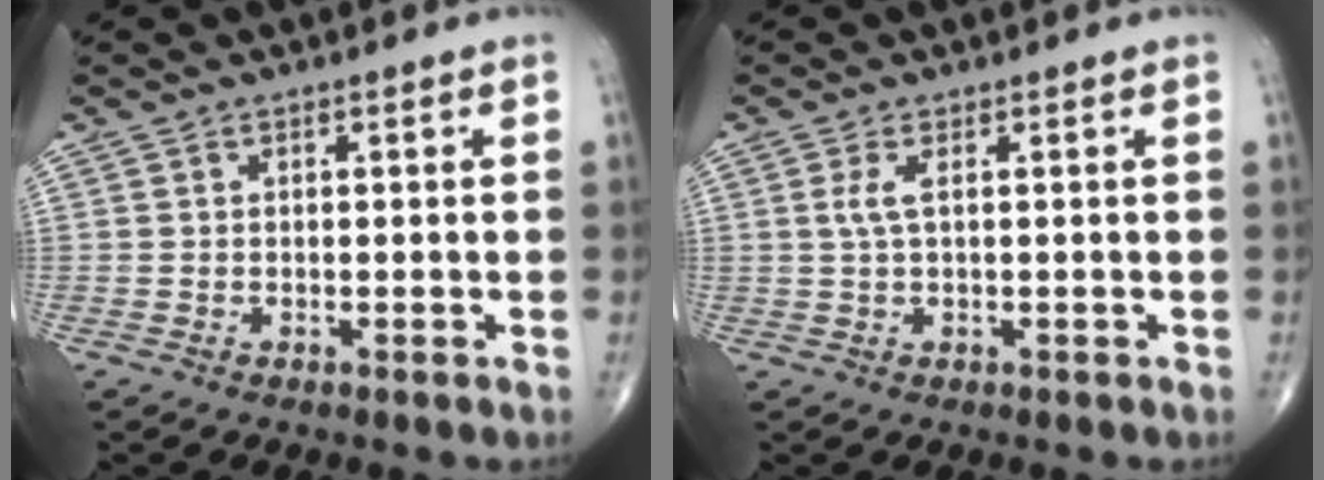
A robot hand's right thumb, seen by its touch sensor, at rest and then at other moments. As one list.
[{"total": 2.4, "force": [0.6, 0.5, 2.2], "torque": [-0.066, 0.006, 0.017]}]